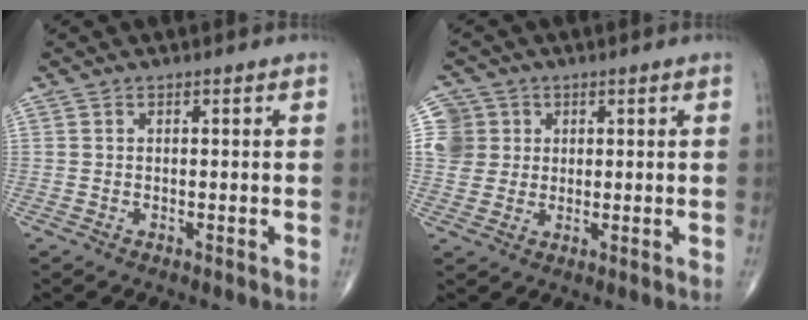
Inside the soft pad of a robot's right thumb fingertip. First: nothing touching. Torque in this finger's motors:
{"motor_torque": [0.06, -0.13, 0.13, 0.10, 0.00]}